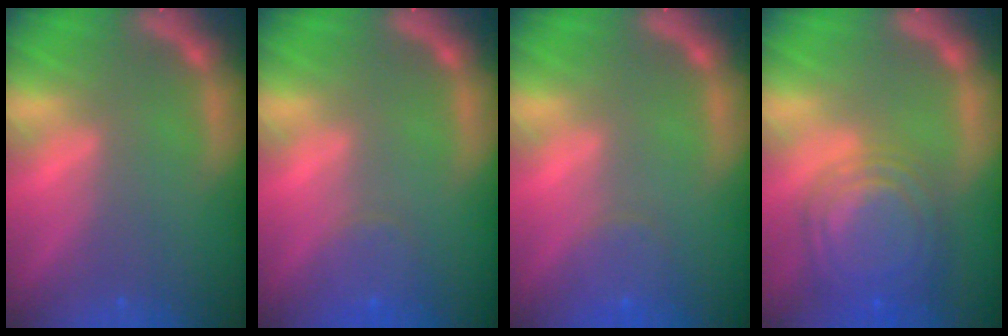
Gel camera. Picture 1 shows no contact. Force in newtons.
{"total": 2.4}
{"total": 2.4}
{"total": 10.0}